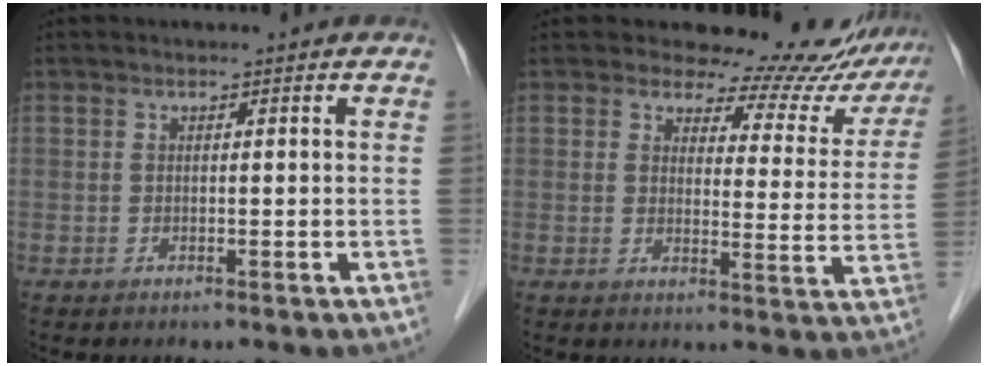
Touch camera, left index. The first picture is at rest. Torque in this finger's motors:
{"motor_torque": [1.06, -1.08, 0.09, 0.00]}